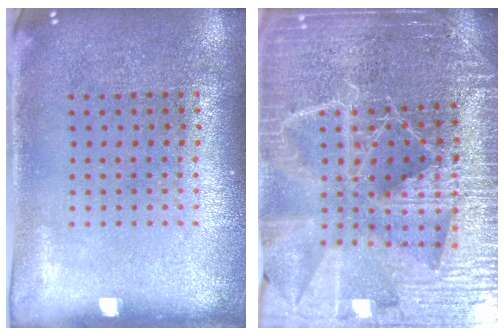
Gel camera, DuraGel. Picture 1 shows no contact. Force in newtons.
{"total": 5.1, "press": 4.7, "slide": 2.1}